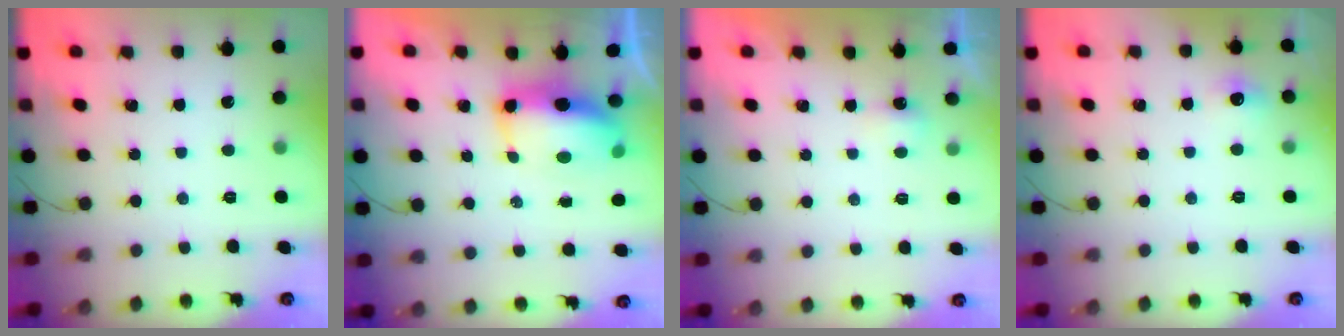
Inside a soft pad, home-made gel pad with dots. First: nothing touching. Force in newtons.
{"total": 10.6, "press": 10.3, "slide": 2.2}
{"total": 2.3, "press": 2.2, "slide": 0.6}
{"total": 4.8, "press": 4.7, "slide": 1.2}